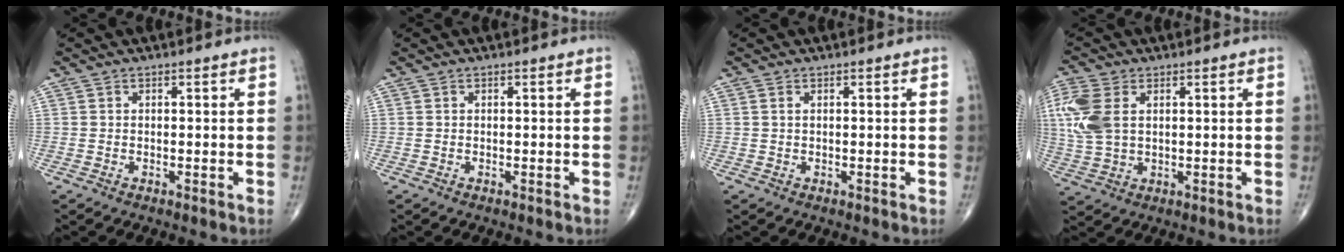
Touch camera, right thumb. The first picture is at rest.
{"total": 0.0}
{"total": 0.8, "force": [0.3, 0.3, 0.6], "torque": [-0.016, 0.007, 0.008]}
{"total": 10.1, "force": [2.5, 6.2, 7.5], "torque": [-0.194, 0.004, 0.054]}